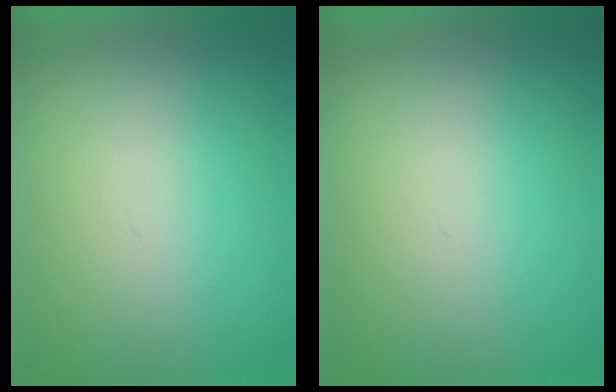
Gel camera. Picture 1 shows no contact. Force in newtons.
{"total": 0.0}